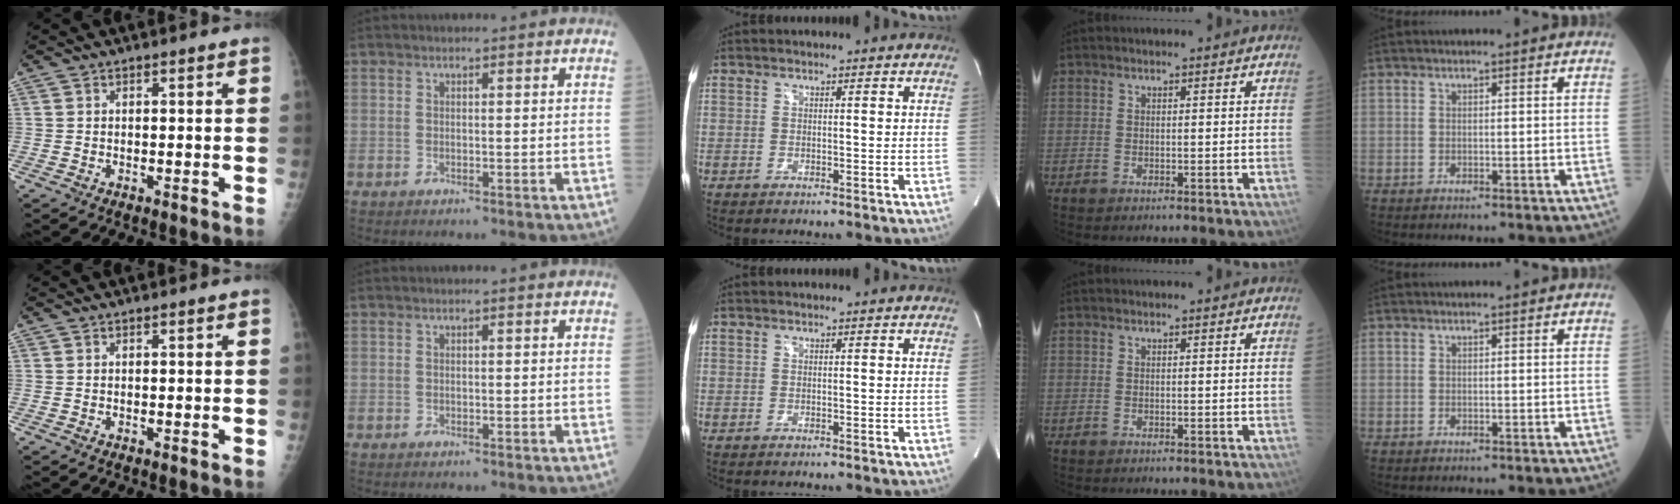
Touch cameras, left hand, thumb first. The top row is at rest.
{}